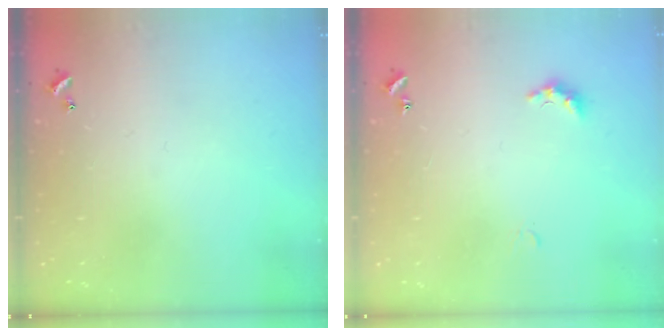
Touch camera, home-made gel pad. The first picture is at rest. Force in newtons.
{"total": 2.4, "press": 2.3, "slide": 0.6}